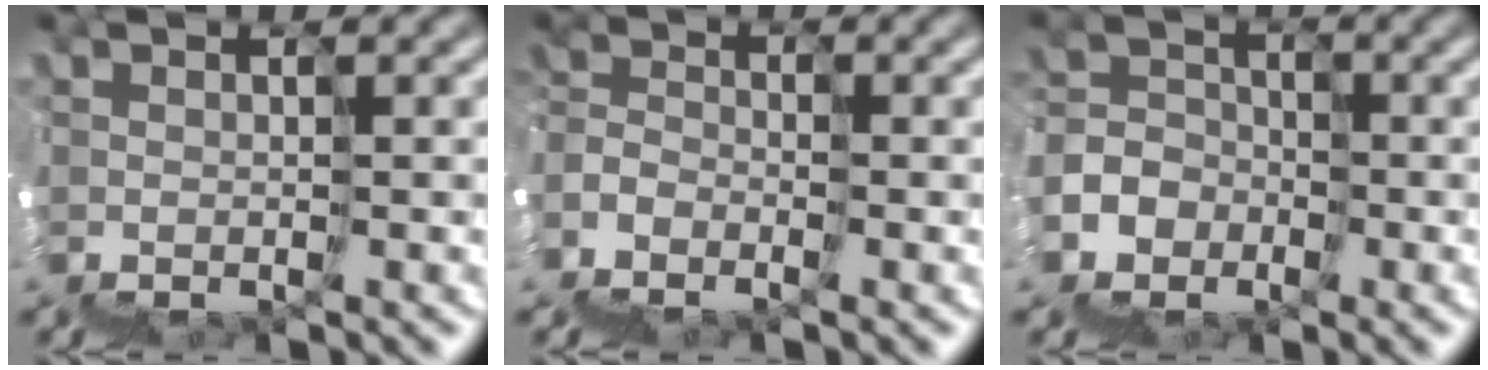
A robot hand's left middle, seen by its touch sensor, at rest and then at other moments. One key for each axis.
{"total": 4.6, "fx": -4.1, "fy": 0.6, "fz": -2.0, "tx": 0.042, "ty": -0.001, "tz": -0.074}
{"total": 6.1, "fx": -4.6, "fy": 3.3, "fz": -2.2, "tx": 0.053, "ty": -0.002, "tz": -0.088}